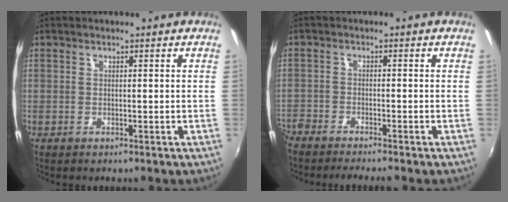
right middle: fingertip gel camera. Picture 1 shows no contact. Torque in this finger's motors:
{"motor_torque": [0.99, -1.15, 0.32, 0.21]}